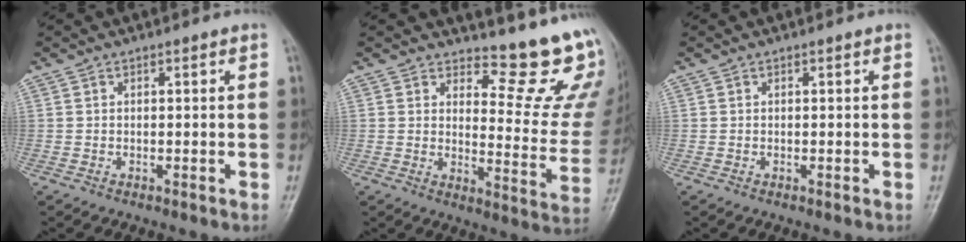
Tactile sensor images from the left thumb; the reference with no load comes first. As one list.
[{"total": 13.7, "force": [12.2, 3.1, 5.4], "torque": [-0.031, -0.146, 0.141]}, {"total": 0.0}]